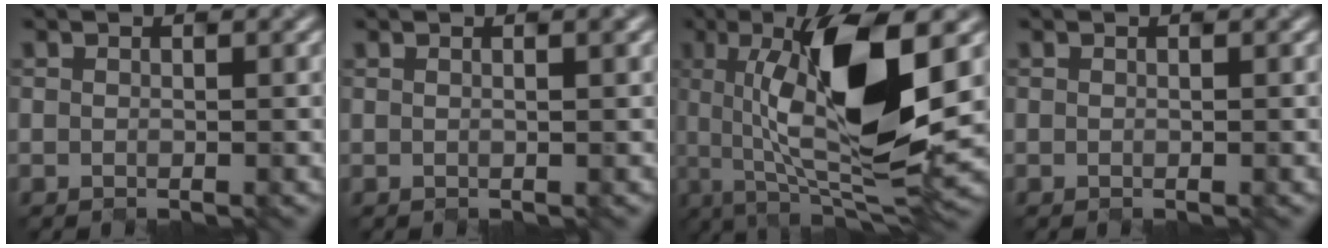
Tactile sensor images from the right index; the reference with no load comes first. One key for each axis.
{"total": 2.6, "fx": 1.2, "fy": 1.3, "fz": 1.9, "tx": -0.016, "ty": 0.024, "tz": 0.004}
{"total": 12.2, "fx": 0.8, "fy": 3.3, "fz": 11.7, "tx": -0.202, "ty": -0.006, "tz": 0.033}
{"total": 0.0}